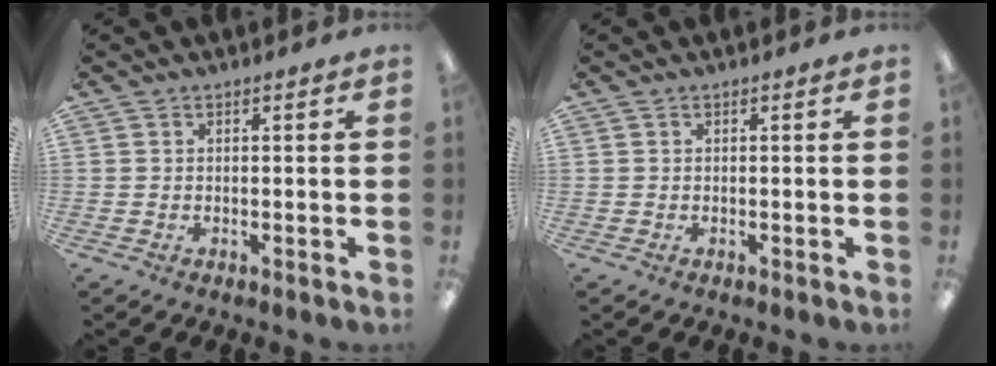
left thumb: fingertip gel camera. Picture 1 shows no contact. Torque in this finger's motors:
{"motor_torque": [0.00, 0.00, 0.02, -0.01, 0.00]}